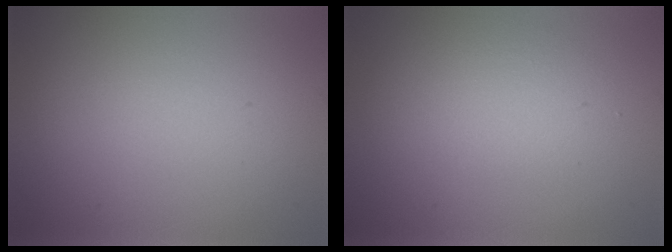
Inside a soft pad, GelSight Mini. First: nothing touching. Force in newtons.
{"total": 1.9, "press": 1.9, "slide": 0.1}